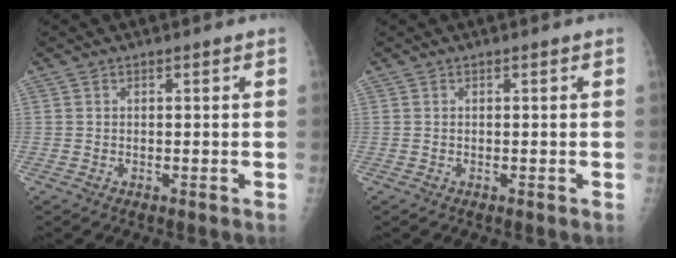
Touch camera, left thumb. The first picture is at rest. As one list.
[{"total": 0.0}]